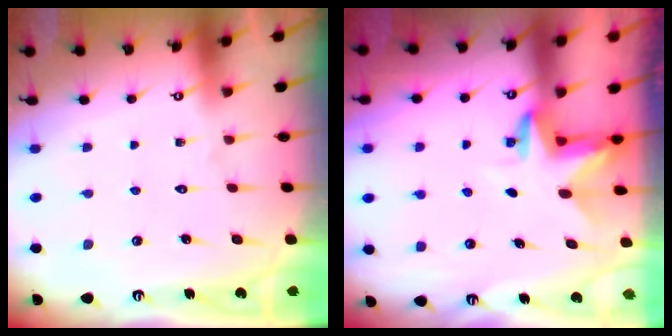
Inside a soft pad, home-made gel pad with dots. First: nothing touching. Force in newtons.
{"total": 3.3, "press": 3.3, "slide": 0.1}